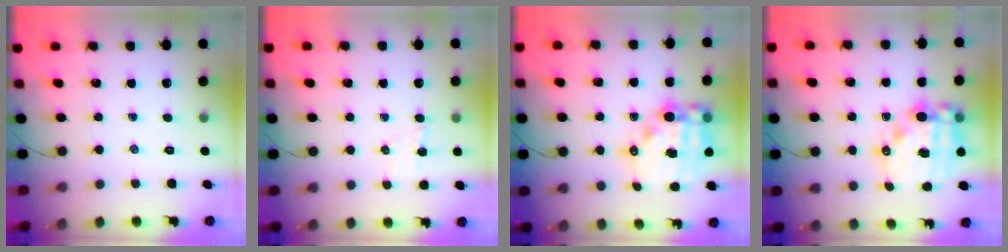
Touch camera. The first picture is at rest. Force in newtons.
{"total": 4.3, "press": 4.2, "slide": 1.0}
{"total": 15.7, "press": 15.3, "slide": 3.5}
{"total": 16.0, "press": 15.6, "slide": 3.5}